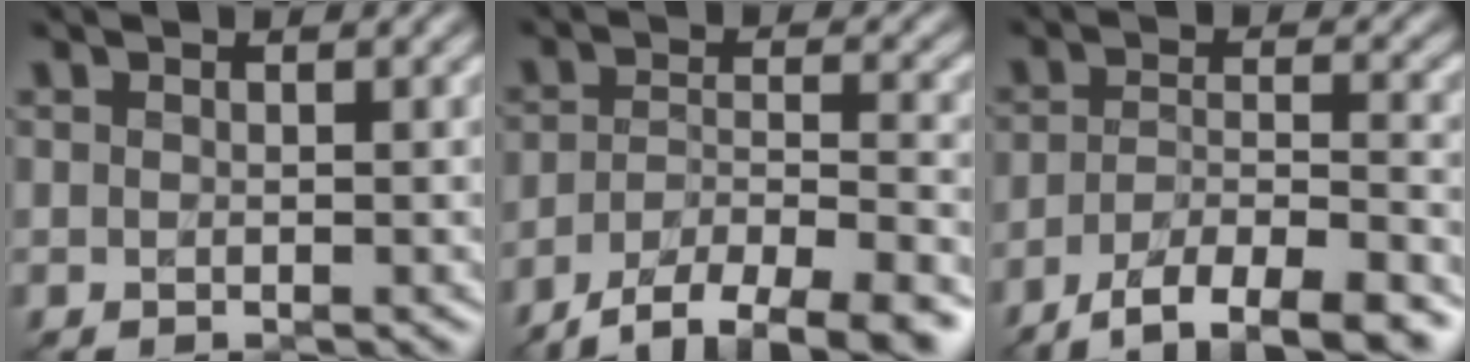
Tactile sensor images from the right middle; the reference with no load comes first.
{"total": 8.8, "force": [-6.9, 2.5, 5.0], "torque": [-0.077, -0.013, -0.111]}
{"total": 8.2, "force": [-6.3, 2.1, 4.9], "torque": [-0.076, -0.007, -0.101]}